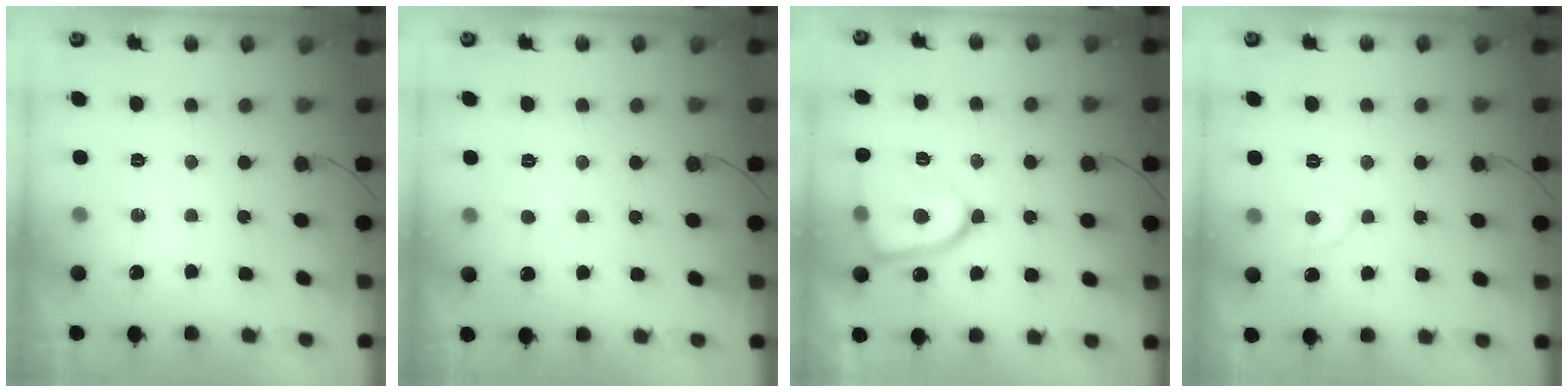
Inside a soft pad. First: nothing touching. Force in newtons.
{"total": 2.8, "press": 2.8, "slide": 0.3}
{"total": 15.7, "press": 15.6, "slide": 1.1}
{"total": 5.2, "press": 5.1, "slide": 0.7}